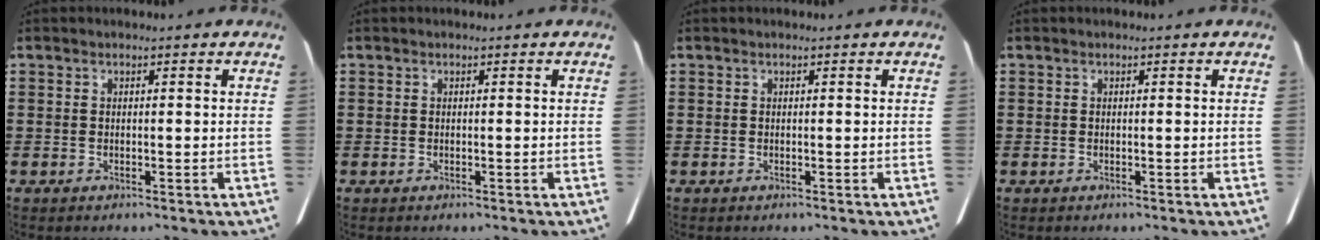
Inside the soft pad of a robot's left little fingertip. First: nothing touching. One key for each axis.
{"total": 0.0}
{"total": 0.0}
{"total": 0.0}